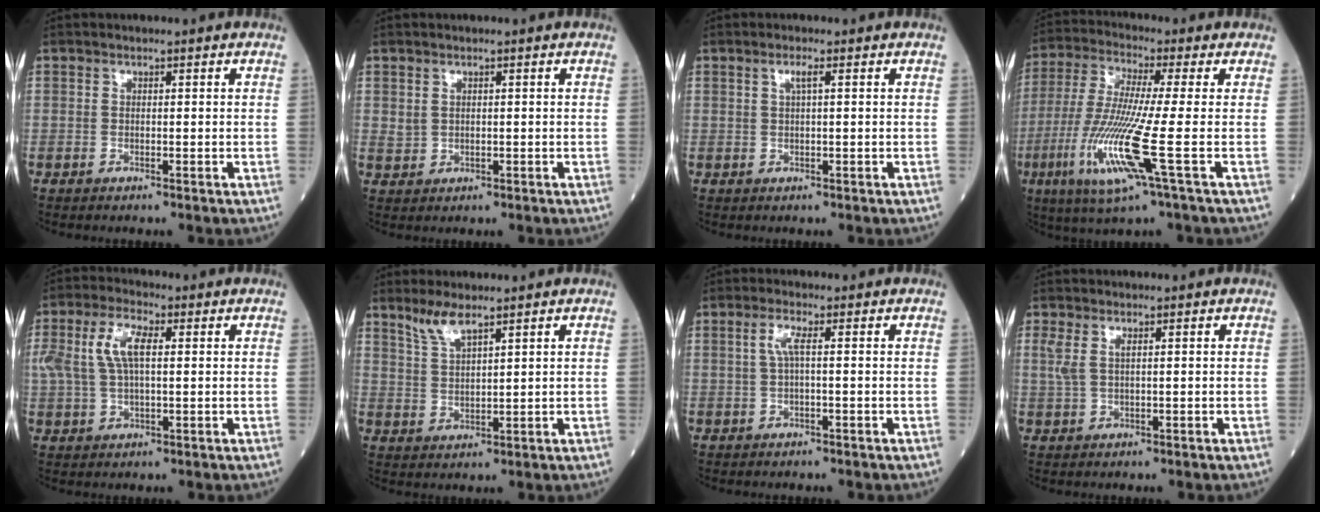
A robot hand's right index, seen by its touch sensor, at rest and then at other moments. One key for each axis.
{"total": 1.5, "fx": 0.6, "fy": 1.2, "fz": 0.7, "tx": -0.010, "ty": -0.002, "tz": 0.016}
{"total": 1.4, "fx": 0.5, "fy": -0.1, "fz": 1.3, "tx": -0.028, "ty": 0.002, "tz": 0.009}
{"total": 13.1, "fx": -4.1, "fy": -0.6, "fz": 12.4, "tx": -0.265, "ty": -0.025, "tz": -0.088}
{"total": 7.5, "fx": 1.8, "fy": 2.9, "fz": 6.6, "tx": -0.153, "ty": 0.018, "tz": 0.036}
{"total": 4.3, "fx": 3.4, "fy": 0.4, "fz": 2.6, "tx": -0.060, "ty": -0.001, "tz": 0.073}
{"total": 2.3, "fx": 0.3, "fy": 0.1, "fz": 2.3, "tx": -0.052, "ty": 0.005, "tz": 0.006}
{"total": 2.5, "fx": 1.0, "fy": 0.7, "fz": 2.2, "tx": -0.060, "ty": 0.013, "tz": 0.028}